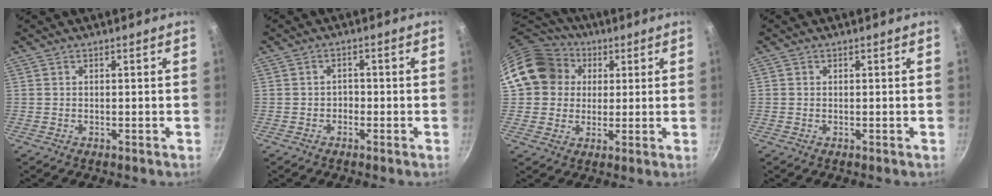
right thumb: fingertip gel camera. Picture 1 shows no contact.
{"total": 1.5, "force": [-0.8, 1.2, 0.5], "torque": [0.005, 0.009, -0.012]}
{"total": 14.4, "force": [3.4, 12.8, 5.7], "torque": [-0.079, 0.027, 0.051]}
{"total": 0.0}